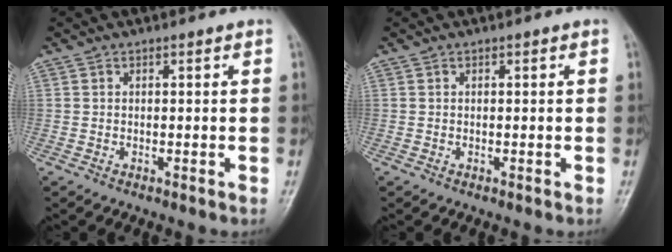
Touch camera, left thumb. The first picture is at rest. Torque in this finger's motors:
{"motor_torque": [0.00, 0.00, 0.00, 0.00, 0.00]}